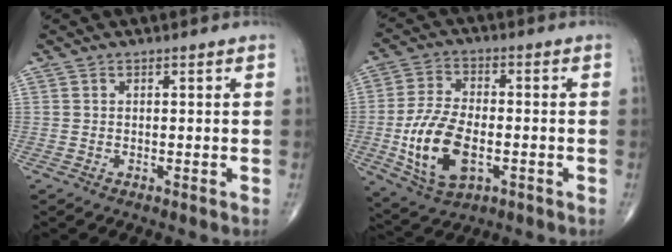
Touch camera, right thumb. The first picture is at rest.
{"total": 13.9, "force": [-3.2, 7.5, 11.3], "torque": [-0.220, 0.006, -0.052]}